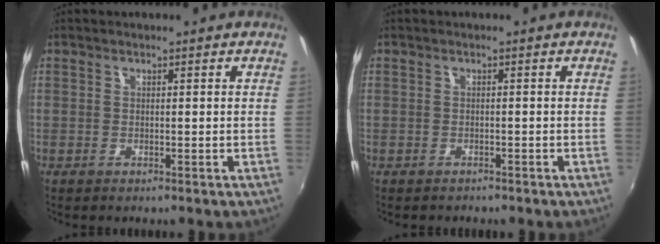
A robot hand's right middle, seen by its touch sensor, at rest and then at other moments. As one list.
[{"total": 1.2, "force": [-1.0, 0.6, 0.0], "torque": [-0.006, -0.003, -0.015]}]